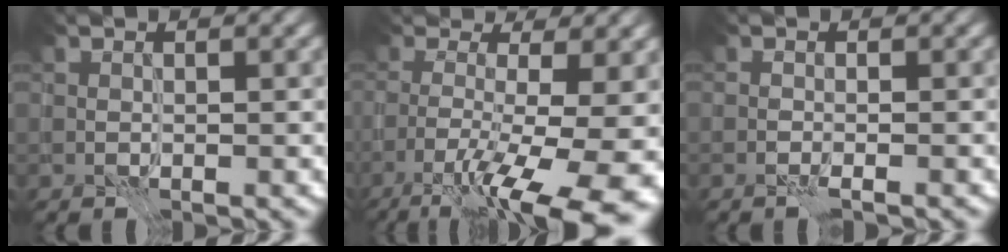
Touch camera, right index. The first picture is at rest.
{"total": 13.3, "force": [-4.0, 3.7, 12.1], "torque": [-0.152, 0.010, -0.055]}
{"total": 0.7, "force": [-0.7, -0.2, 0.1], "torque": [-0.002, 0.000, -0.013]}